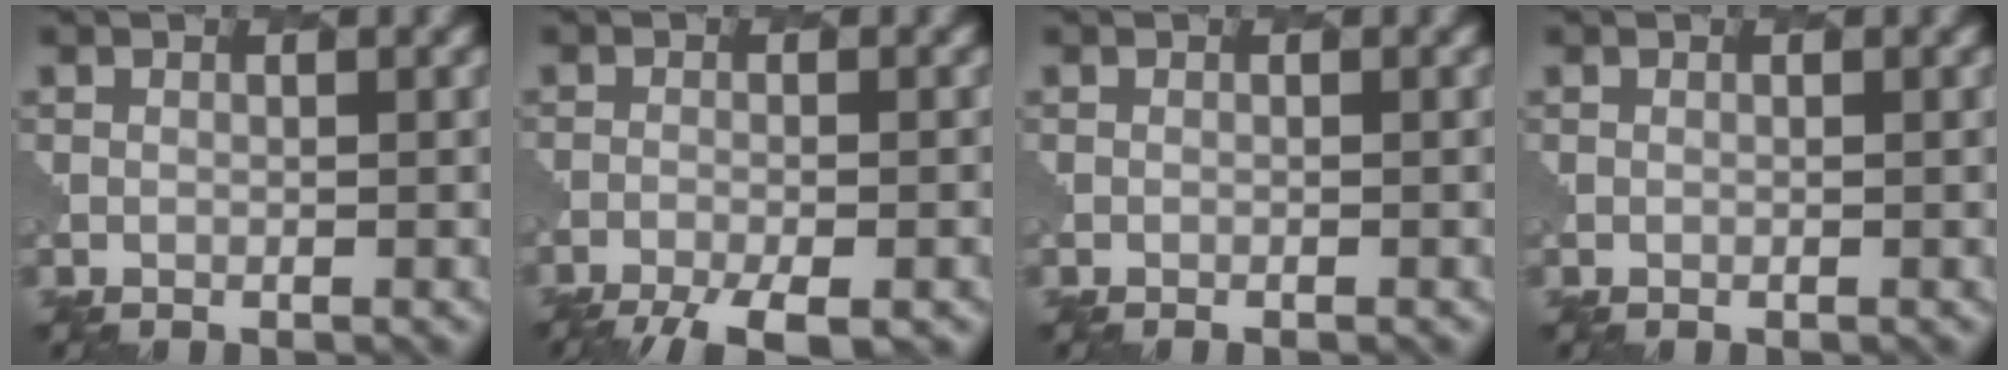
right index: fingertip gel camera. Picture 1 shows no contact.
{"total": 6.1, "force": [-4.9, 1.3, 3.5], "torque": [-0.060, -0.018, -0.074]}
{"total": 0.6, "force": [-0.5, 0.2, 0.3], "torque": [0.006, 0.002, -0.002]}
{"total": 0.0}